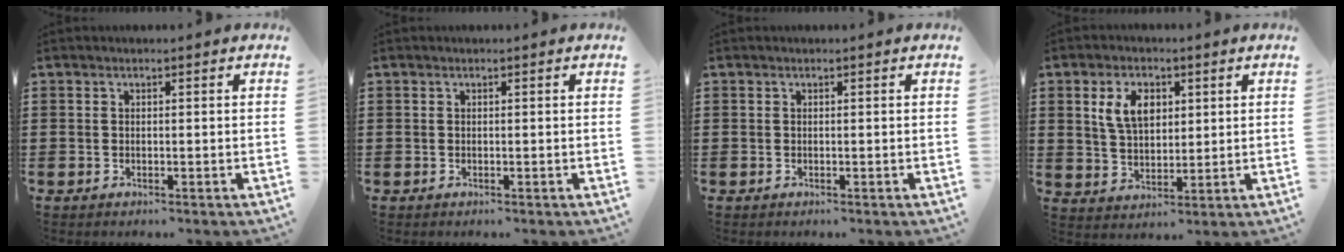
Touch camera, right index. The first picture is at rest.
{"total": 0.0}
{"total": 0.0}
{"total": 6.2, "force": [2.4, 3.8, 4.3], "torque": [-0.104, 0.013, 0.040]}